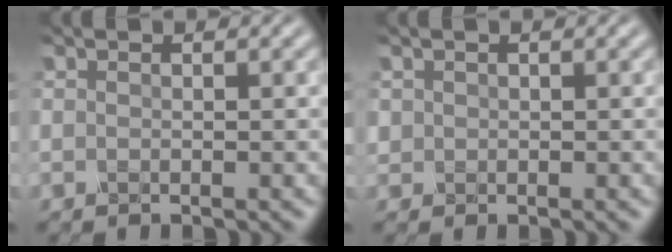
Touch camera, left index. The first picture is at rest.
{"total": 0.7, "force": [0.3, 0.6, -0.2], "torque": [0.008, 0.000, 0.002]}